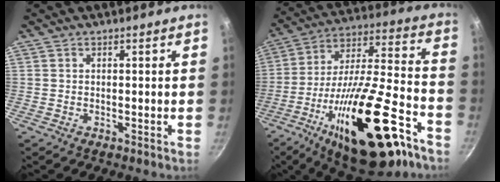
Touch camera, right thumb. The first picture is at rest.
{"total": 29.5, "force": [-15.0, 10.3, 23.2], "torque": [-0.352, 0.065, -0.238]}